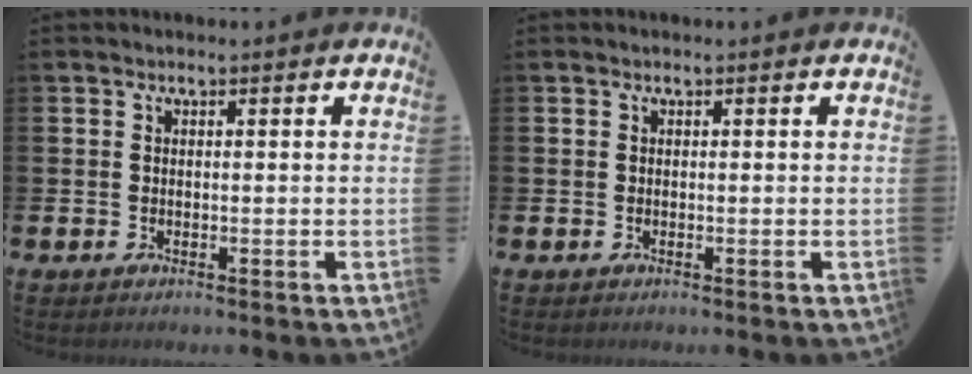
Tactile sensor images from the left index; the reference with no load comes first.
{"total": 0.0}